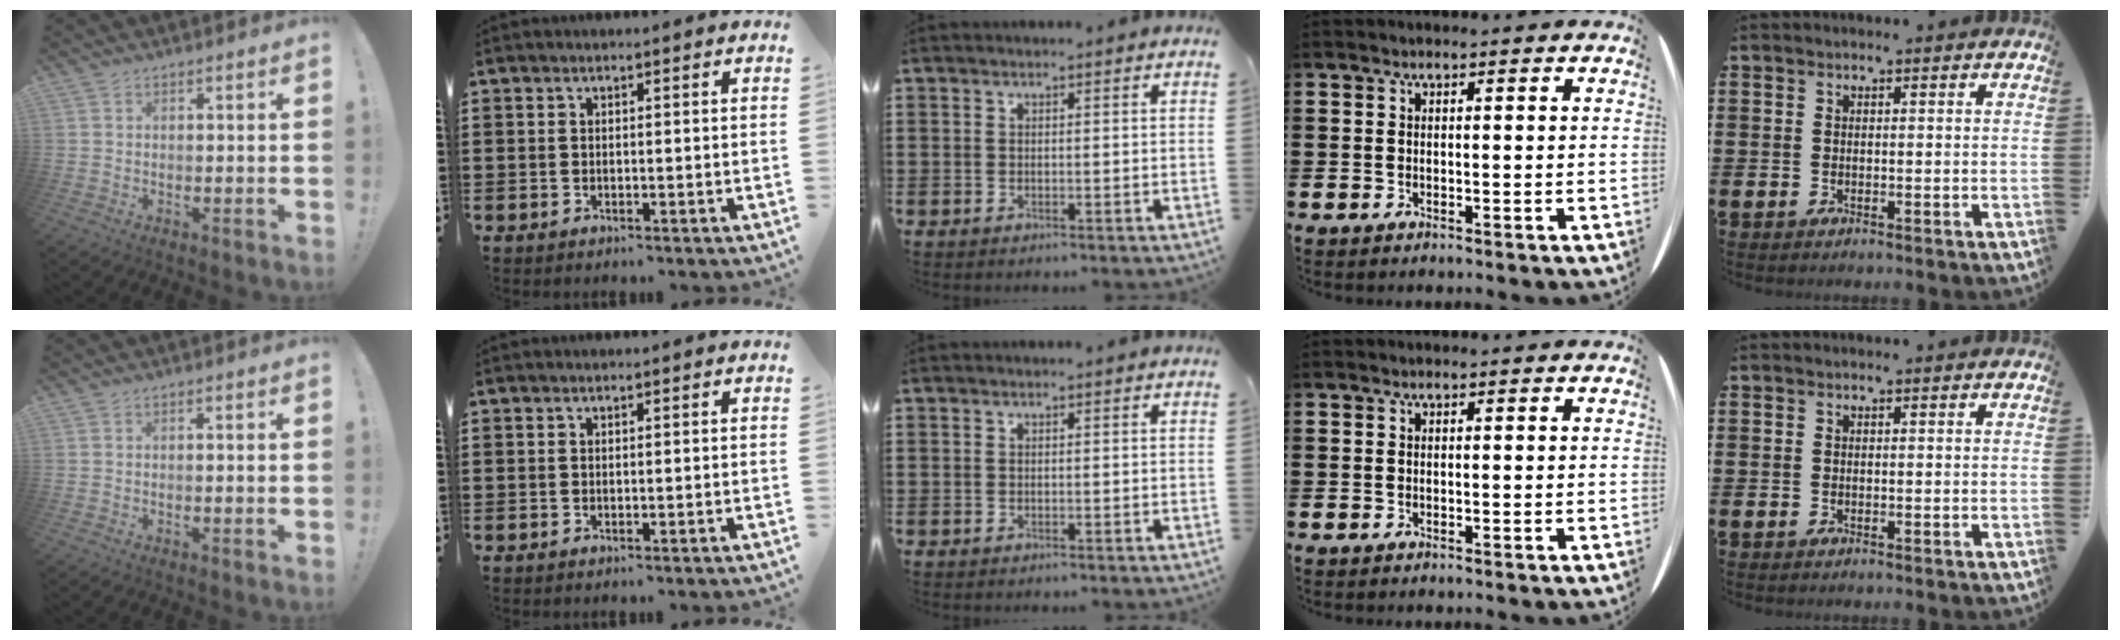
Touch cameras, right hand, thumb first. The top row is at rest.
{"thumb": {"total": 0.6, "force": [0.0, -0.2, 0.6], "torque": [-0.004, -0.003, -0.001]}}